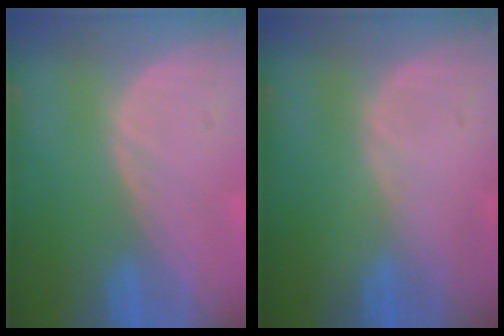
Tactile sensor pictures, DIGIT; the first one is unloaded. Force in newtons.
{"total": 0.0}